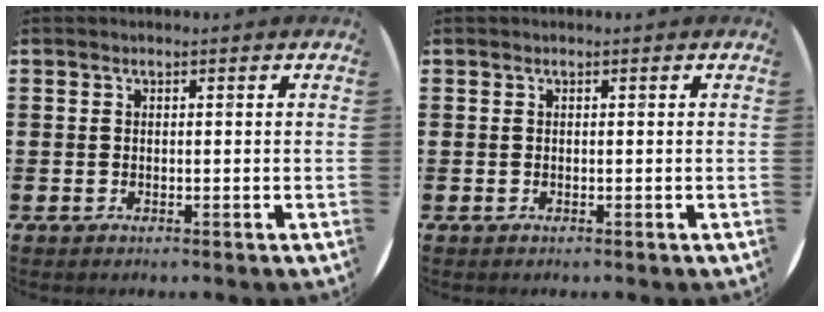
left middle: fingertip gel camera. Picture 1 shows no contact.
{"total": 0.0}